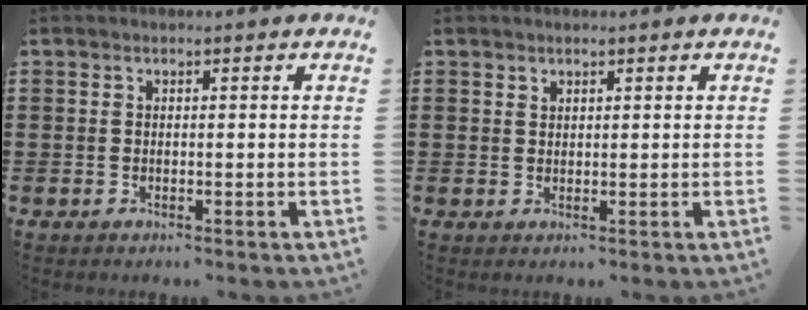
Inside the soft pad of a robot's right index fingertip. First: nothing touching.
{"total": 1.0, "force": [0.8, 0.5, 0.1], "torque": [-0.004, 0.001, 0.017]}